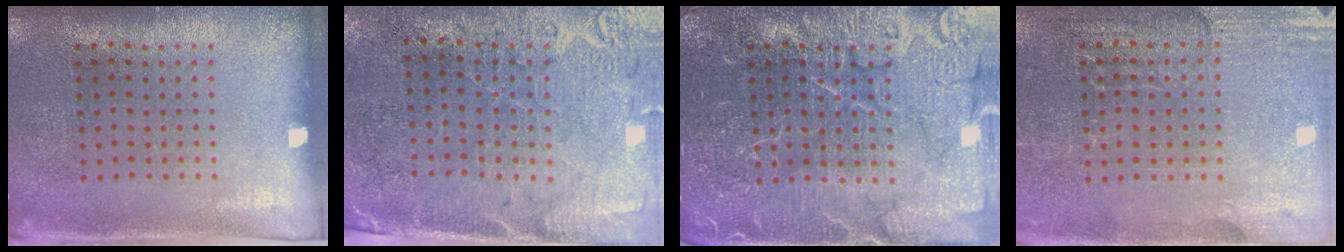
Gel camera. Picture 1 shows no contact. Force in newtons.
{"total": 2.8, "press": 2.5, "slide": 1.1}
{"total": 7.1, "press": 7.0, "slide": 1.0}
{"total": 3.1, "press": 3.1, "slide": 0.3}